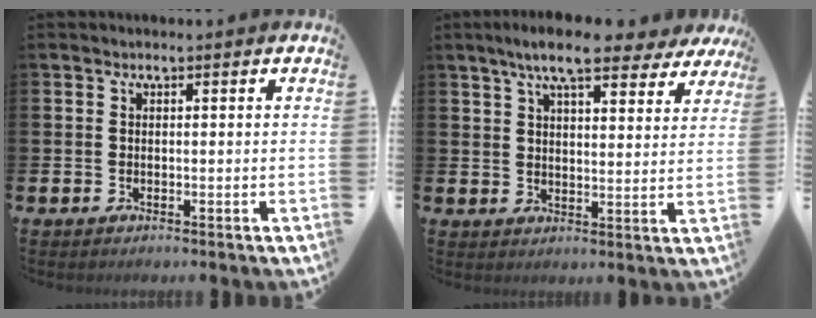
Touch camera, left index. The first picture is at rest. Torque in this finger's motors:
{"motor_torque": [1.21, -0.93, 1.05, 0.21]}